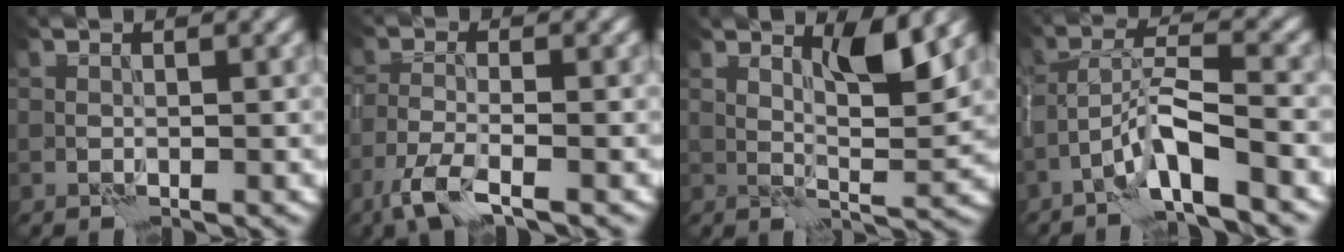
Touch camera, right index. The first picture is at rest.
{"total": 3.9, "force": [-2.8, 0.4, 2.6], "torque": [-0.055, -0.006, -0.060]}
{"total": 3.7, "force": [2.8, -0.1, 2.5], "torque": [-0.043, -0.008, 0.053]}
{"total": 4.9, "force": [-3.0, 0.3, 3.9], "torque": [-0.075, 0.010, -0.060]}